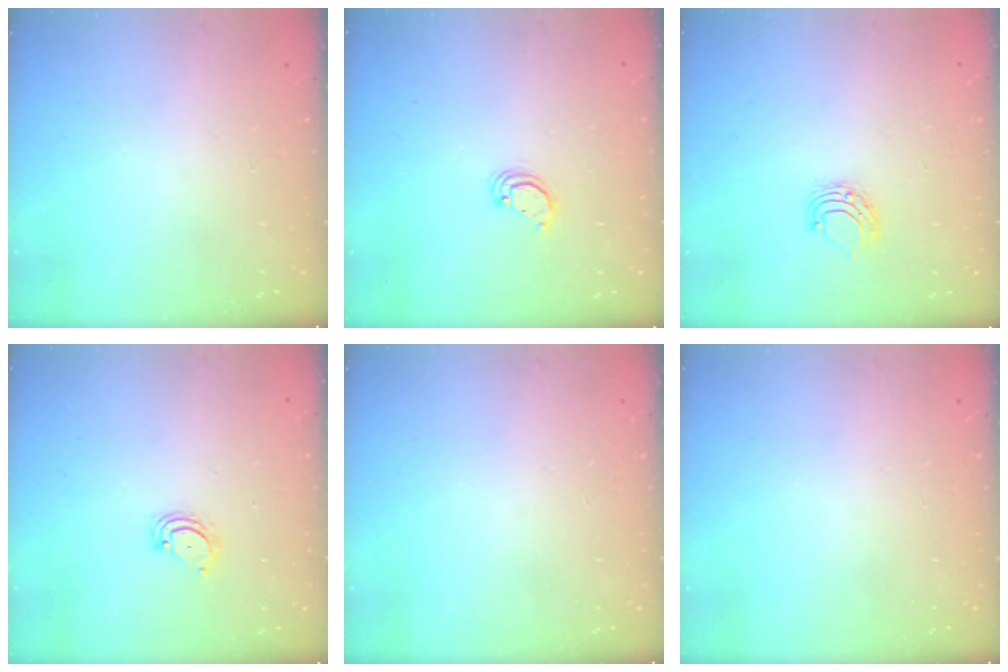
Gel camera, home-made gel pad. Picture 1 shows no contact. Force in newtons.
{"total": 2.9, "press": 2.9, "slide": 0.1}
{"total": 5.5, "press": 5.4, "slide": 0.6}
{"total": 2.3, "press": 2.3, "slide": 0.2}
{"total": 0.0}
{"total": 0.0}